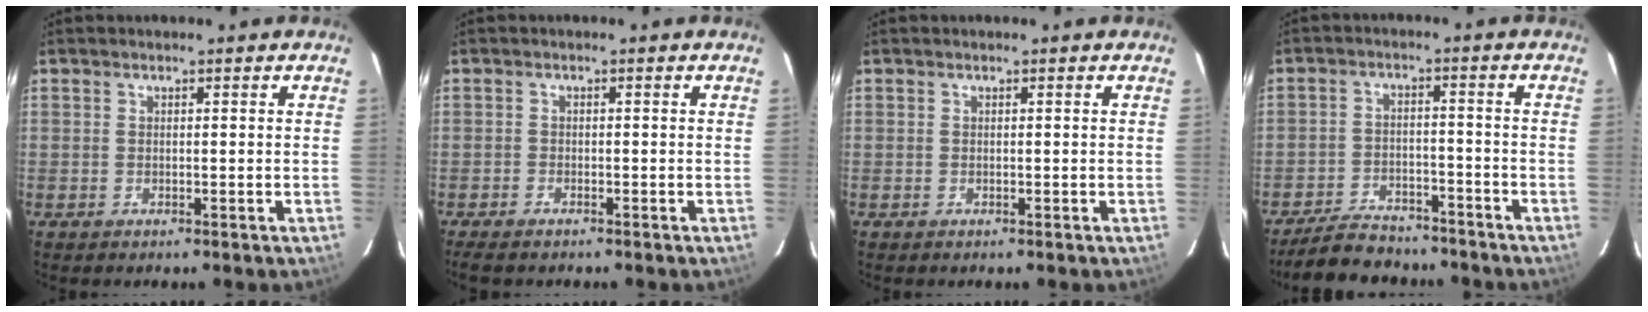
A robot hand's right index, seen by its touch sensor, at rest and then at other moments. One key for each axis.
{"total": 2.5, "fx": -2.1, "fy": 0.7, "fz": 1.0, "tx": -0.033, "ty": -0.008, "tz": -0.041}
{"total": 0.0}
{"total": 11.4, "fx": -9.9, "fy": 4.2, "fz": 3.6, "tx": -0.096, "ty": 0.007, "tz": -0.144}